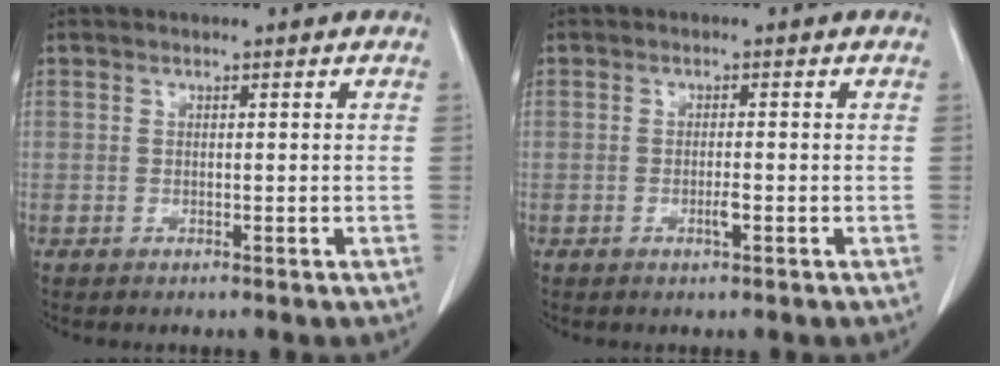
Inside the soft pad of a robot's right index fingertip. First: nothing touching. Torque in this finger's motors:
{"motor_torque": [0.02, 0.09, 0.01, 0.03]}